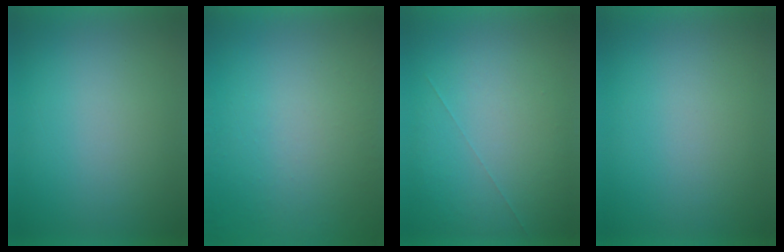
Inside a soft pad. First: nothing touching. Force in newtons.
{"total": 1.2}
{"total": 1.0}
{"total": 0.0}